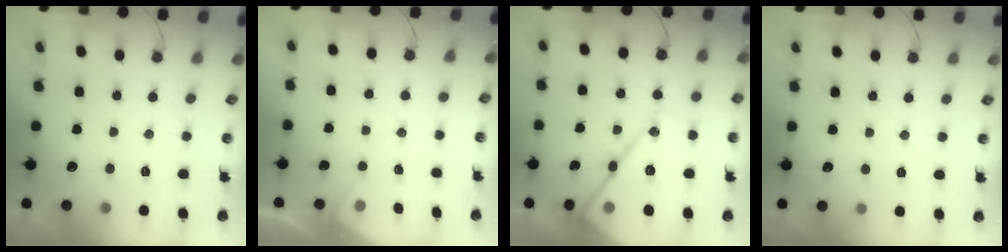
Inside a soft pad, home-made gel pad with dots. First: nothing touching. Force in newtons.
{"total": 3.4, "press": 3.4, "slide": 0.5}
{"total": 17.2, "press": 17.1, "slide": 1.5}
{"total": 3.2, "press": 3.1, "slide": 0.6}